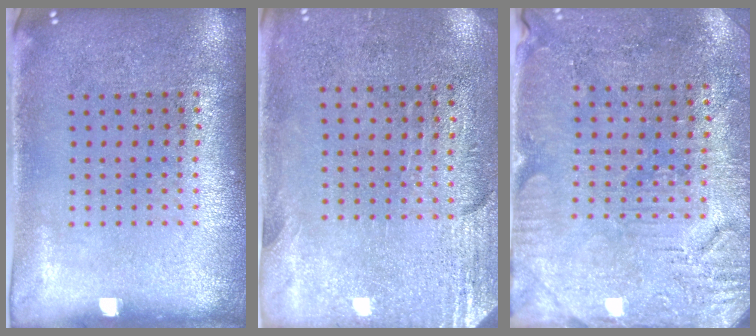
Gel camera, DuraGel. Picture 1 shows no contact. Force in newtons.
{"total": 2.8, "press": 2.4, "slide": 1.4}
{"total": 3.0, "press": 2.9, "slide": 0.8}